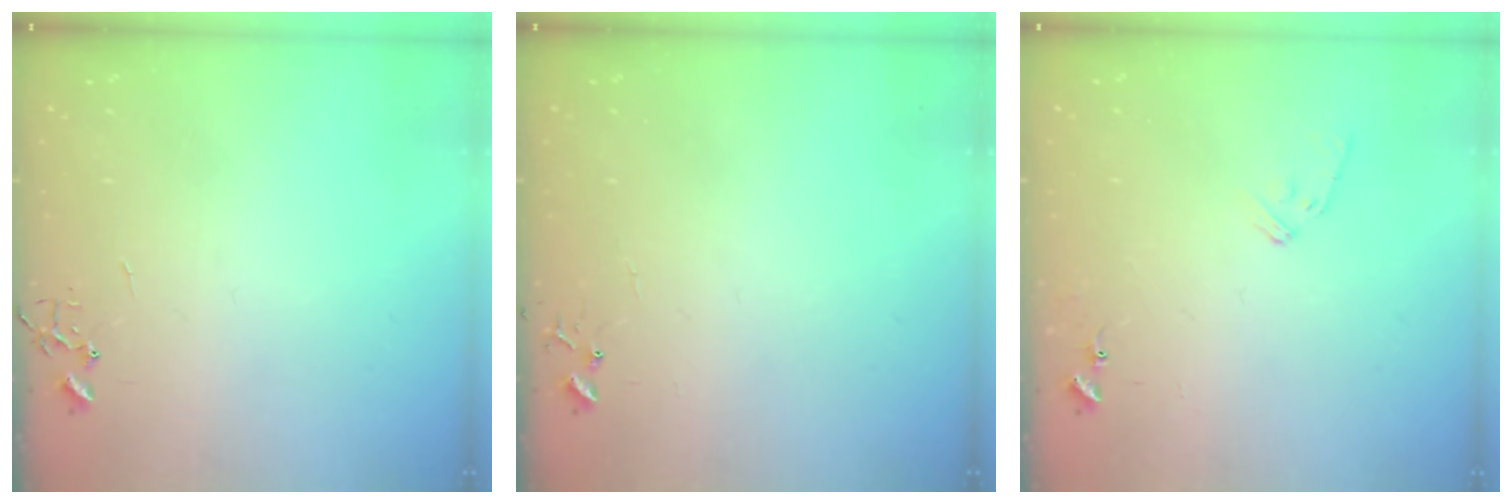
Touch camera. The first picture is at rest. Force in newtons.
{"total": 5.6, "press": 5.6, "slide": 0.4}
{"total": 8.2, "press": 8.2, "slide": 0.3}